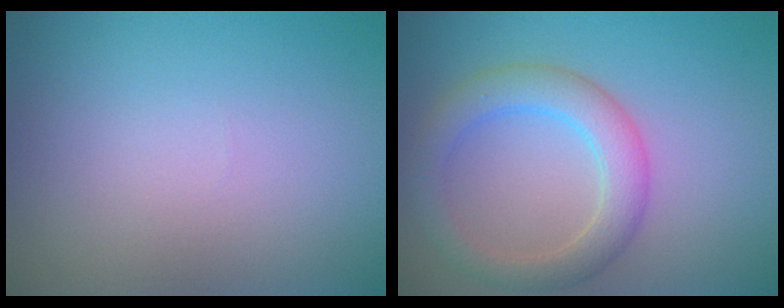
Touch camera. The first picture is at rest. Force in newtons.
{"total": 4.3, "press": 4.2, "slide": 0.2}